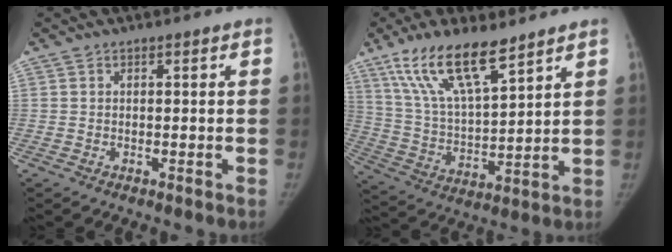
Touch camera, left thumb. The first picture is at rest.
{"total": 15.8, "force": [10.7, 4.6, 10.7], "torque": [-0.186, -0.045, 0.214]}